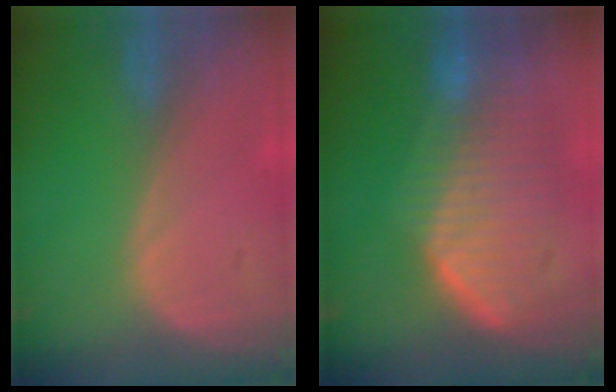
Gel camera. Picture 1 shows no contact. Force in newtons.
{"total": 9.9, "press": 8.9, "slide": 4.2}